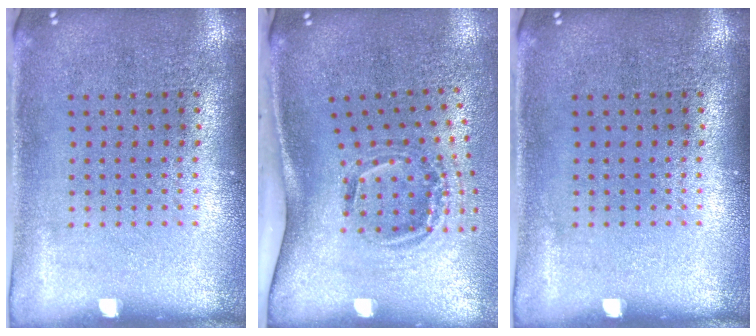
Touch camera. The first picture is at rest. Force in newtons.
{"total": 2.1, "press": 1.2, "slide": 1.7}
{"total": 0.0}